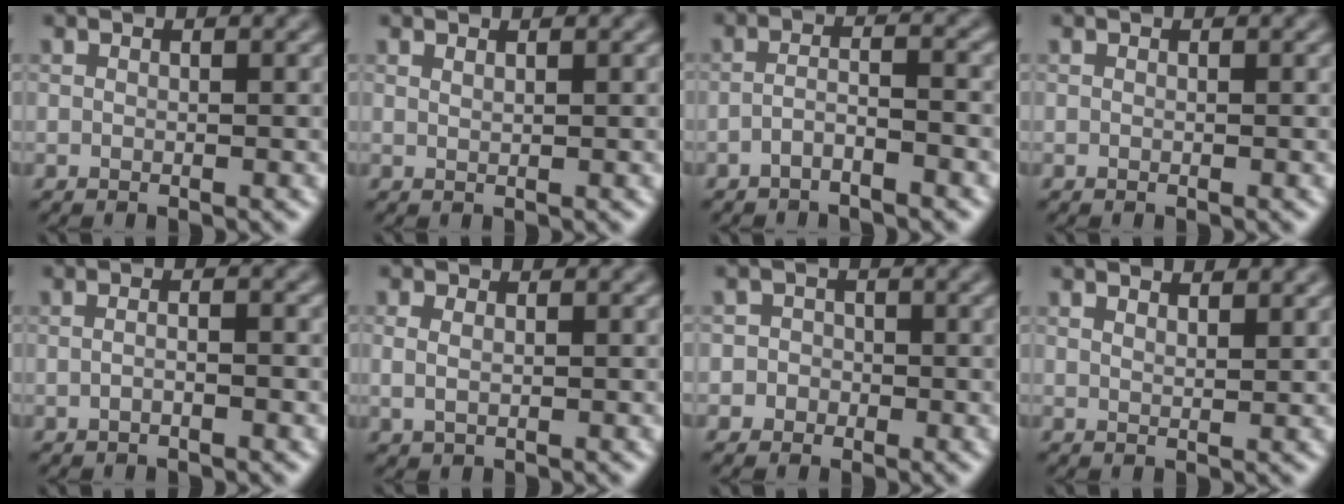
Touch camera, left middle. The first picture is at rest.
{"total": 0.6, "force": [0.5, 0.1, 0.2], "torque": [-0.003, 0.000, 0.010]}
{"total": 2.2, "force": [-1.5, 0.4, 1.6], "torque": [-0.031, 0.009, -0.034]}
{"total": 0.0}
{"total": 2.1, "force": [-0.1, 0.9, 1.9], "torque": [-0.013, 0.001, -0.021]}
{"total": 1.3, "force": [0.2, 0.9, 0.9], "torque": [-0.019, -0.001, 0.008]}
{"total": 2.4, "force": [-0.6, 2.3, 0.2], "torque": [0.028, 0.011, -0.033]}
{"total": 1.9, "force": [1.7, 0.4, 0.8], "torque": [-0.010, 0.005, 0.022]}